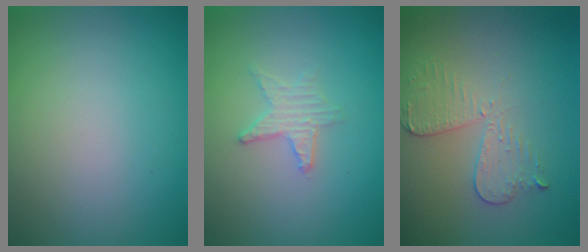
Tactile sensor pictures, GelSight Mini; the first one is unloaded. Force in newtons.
{"total": 2.1, "press": 2.0, "slide": 0.4}
{"total": 3.0, "press": 2.7, "slide": 1.2}